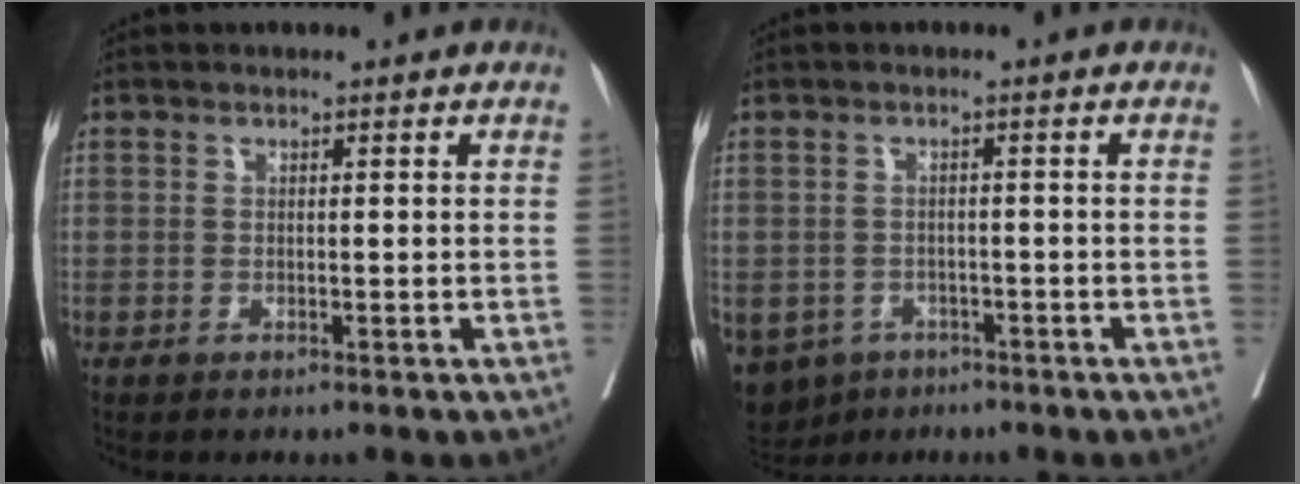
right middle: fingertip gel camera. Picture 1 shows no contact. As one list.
[{"total": 7.5, "force": [-4.6, 5.6, 1.7], "torque": [-0.041, -0.003, -0.065]}]